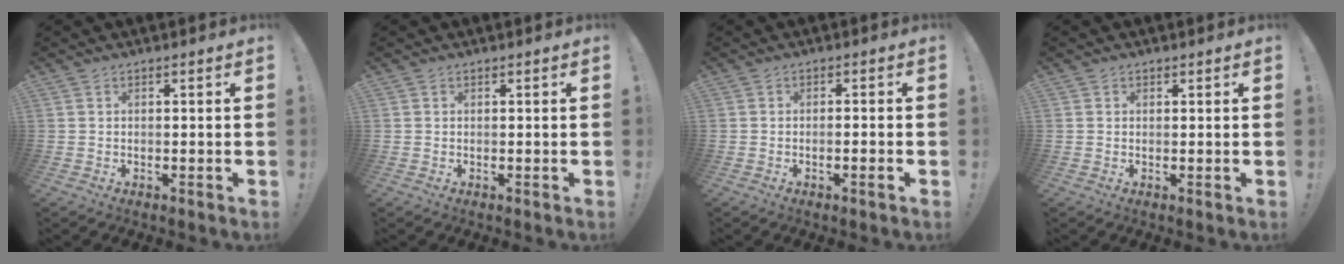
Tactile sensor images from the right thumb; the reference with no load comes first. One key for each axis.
{"total": 0.0}
{"total": 2.5, "fx": -1.2, "fy": -0.1, "fz": 2.2, "tx": -0.034, "ty": -0.001, "tz": -0.020}
{"total": 0.6, "fx": 0.4, "fy": 0.4, "fz": 0.1, "tx": -0.003, "ty": 0.002, "tz": 0.007}